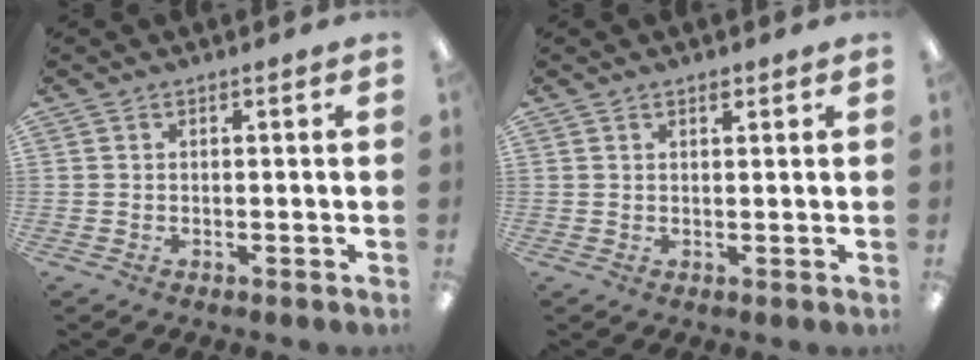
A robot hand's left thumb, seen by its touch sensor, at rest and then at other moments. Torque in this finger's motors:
{"motor_torque": [-0.10, 0.02, -0.33, -0.10, 0.04]}